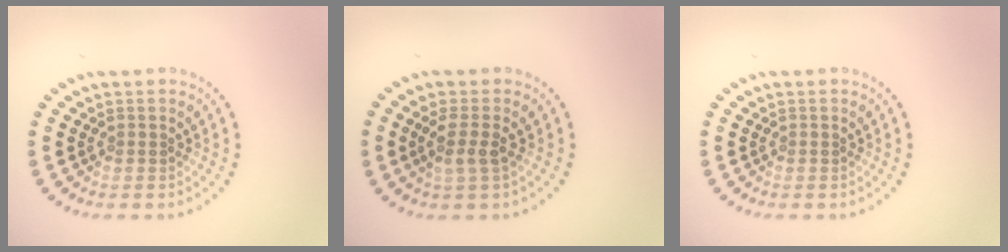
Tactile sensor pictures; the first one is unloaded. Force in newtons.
{"total": 2.1, "press": 1.7, "slide": 1.2}
{"total": 0.0}